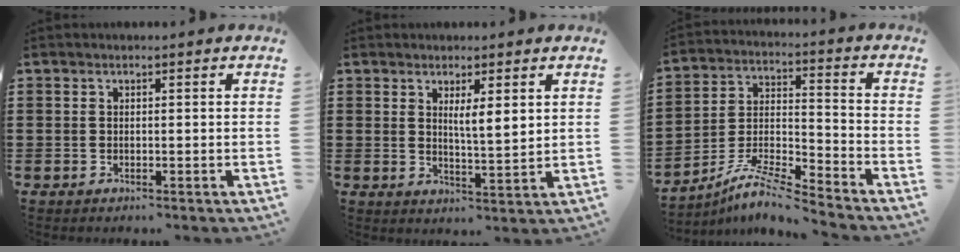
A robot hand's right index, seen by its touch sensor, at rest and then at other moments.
{"total": 3.5, "force": [1.8, 0.4, 3.0], "torque": [-0.056, -0.002, 0.028]}
{"total": 8.1, "force": [-7.5, 0.2, 3.2], "torque": [-0.068, 0.001, -0.151]}